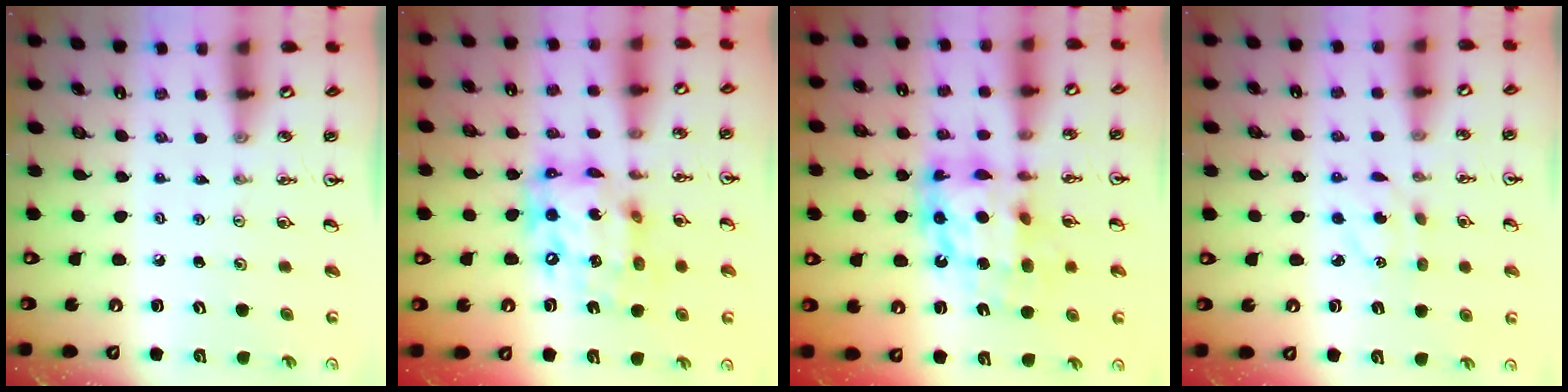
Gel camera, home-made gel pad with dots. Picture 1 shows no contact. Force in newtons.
{"total": 16.0, "press": 15.9, "slide": 1.4}
{"total": 14.2, "press": 14.1, "slide": 1.3}
{"total": 3.4, "press": 3.3, "slide": 0.7}